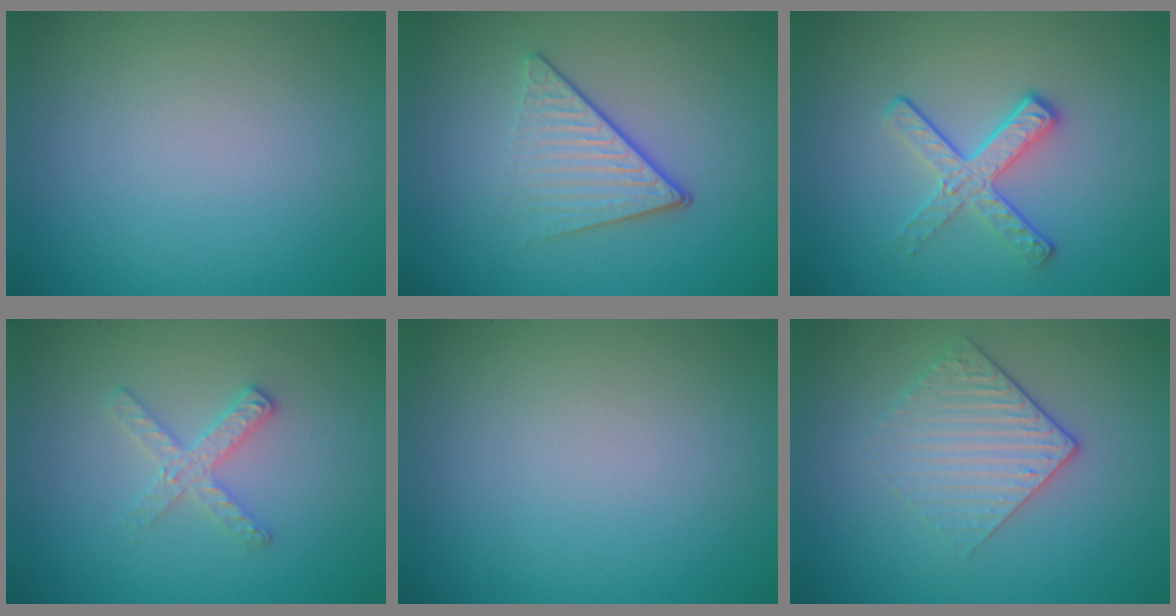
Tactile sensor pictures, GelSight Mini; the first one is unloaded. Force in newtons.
{"total": 4.2, "press": 2.7, "slide": 3.2}
{"total": 3.2, "press": 2.6, "slide": 1.9}
{"total": 2.2, "press": 2.2, "slide": 0.3}
{"total": 0.0}
{"total": 3.1, "press": 2.7, "slide": 1.7}